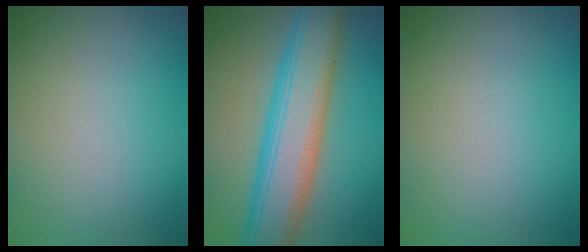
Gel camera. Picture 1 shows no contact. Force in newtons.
{"total": 8.6, "press": 8.6, "slide": 0.1}
{"total": 0.0}